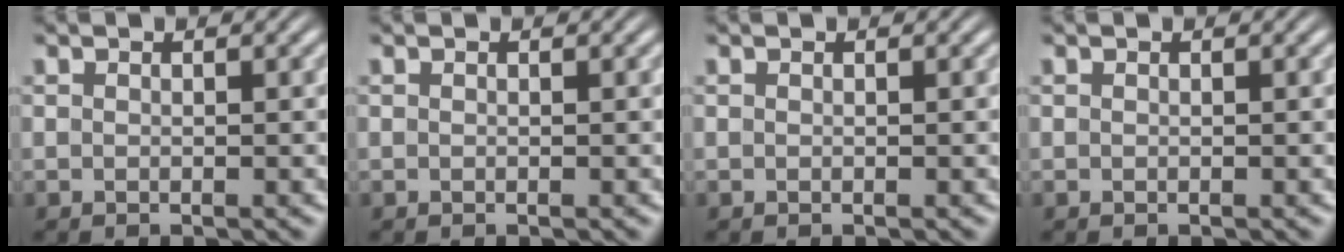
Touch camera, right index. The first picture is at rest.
{"total": 0.0}
{"total": 0.0}
{"total": 0.0}